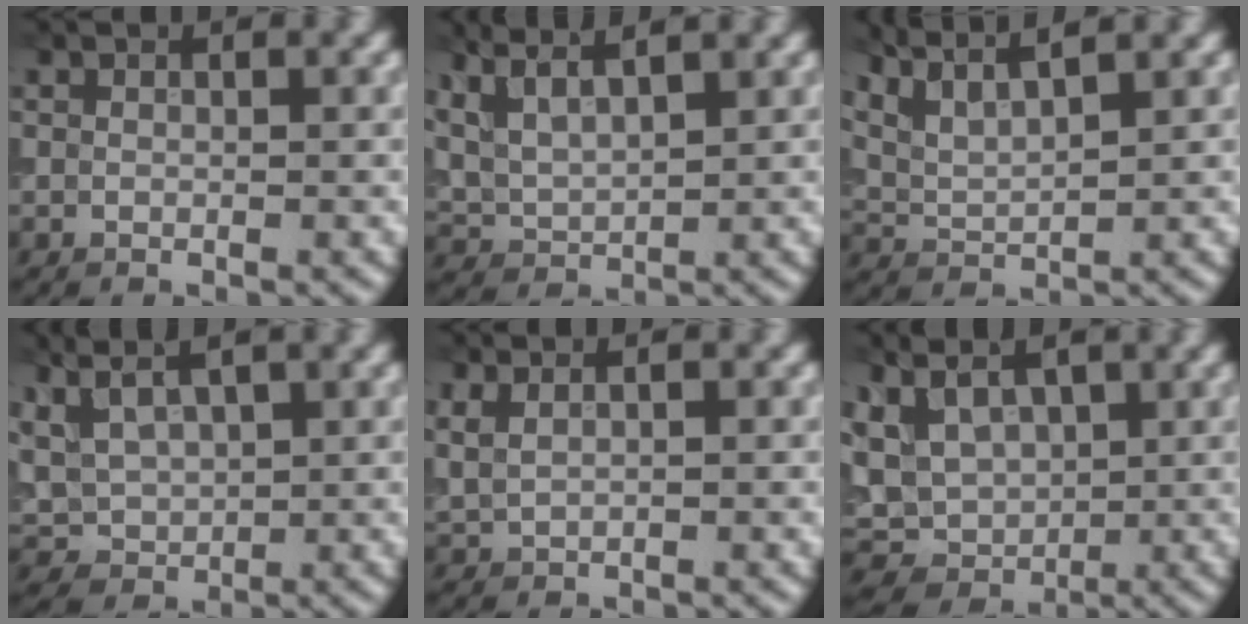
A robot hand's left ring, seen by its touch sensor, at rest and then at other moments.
{"total": 6.5, "force": [4.7, 2.4, 3.9], "torque": [-0.102, 0.028, 0.074]}
{"total": 6.7, "force": [5.4, 1.8, 3.6], "torque": [-0.078, 0.029, 0.077]}
{"total": 5.3, "force": [3.1, 2.6, 3.3], "torque": [-0.092, 0.016, 0.061]}
{"total": 1.5, "force": [1.0, 0.6, 0.9], "torque": [-0.022, 0.000, 0.025]}
{"total": 7.5, "force": [2.2, 5.2, 4.9], "torque": [-0.094, 0.009, 0.045]}